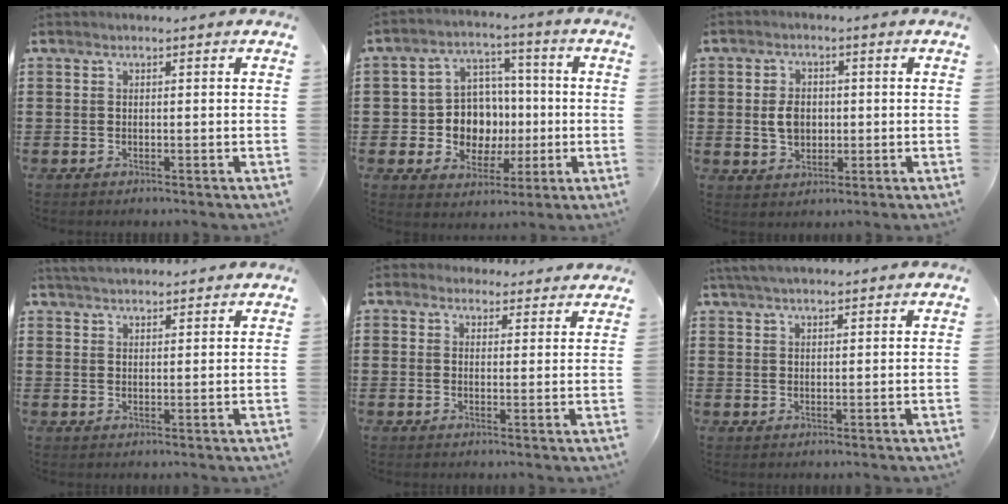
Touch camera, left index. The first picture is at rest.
{"total": 9.4, "force": [-0.6, 8.4, 4.1], "torque": [-0.101, 0.014, -0.006]}
{"total": 4.3, "force": [0.0, 3.1, 3.0], "torque": [-0.056, 0.007, -0.004]}
{"total": 2.6, "force": [2.6, 0.2, 0.4], "torque": [-0.014, -0.001, 0.050]}
{"total": 3.1, "force": [2.8, 1.2, 0.3], "torque": [-0.008, -0.006, 0.052]}
{"total": 3.5, "force": [3.1, 0.6, 1.6], "torque": [-0.039, 0.000, 0.059]}